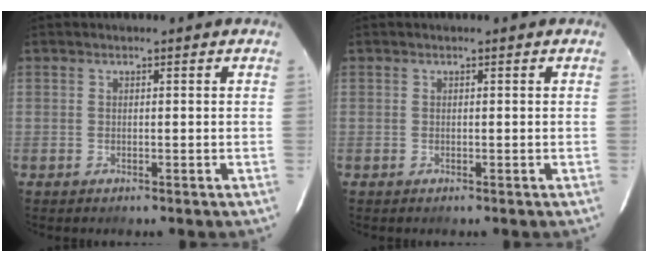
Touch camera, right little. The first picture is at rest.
{"total": 0.0}